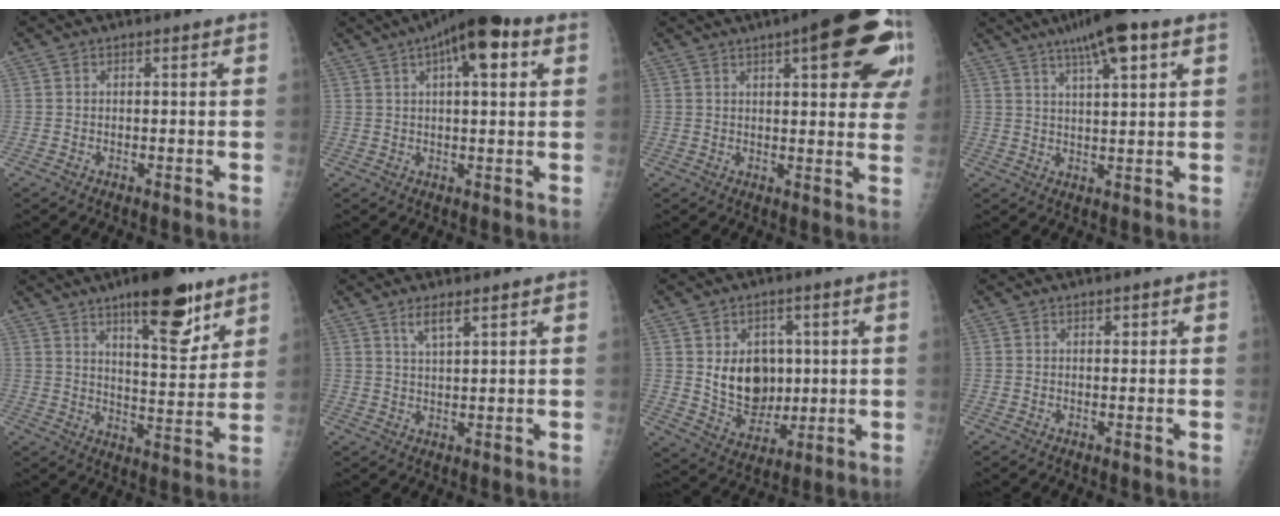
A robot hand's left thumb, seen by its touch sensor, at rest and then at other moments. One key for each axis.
{"total": 11.9, "fx": 5.2, "fy": 4.1, "fz": 9.9, "tx": -0.130, "ty": 0.014, "tz": 0.071}
{"total": 20.1, "fx": 8.2, "fy": 6.1, "fz": 17.3, "tx": -0.200, "ty": -0.003, "tz": 0.097}
{"total": 10.3, "fx": 5.8, "fy": 2.2, "fz": 8.3, "tx": -0.129, "ty": -0.004, "tz": 0.090}
{"total": 15.4, "fx": 9.5, "fy": 5.0, "fz": 11.0, "tx": -0.126, "ty": -0.057, "tz": 0.142}
{"total": 3.2, "fx": 2.1, "fy": 0.6, "fz": 2.3, "tx": -0.043, "ty": -0.009, "tz": 0.043}
{"total": 11.2, "fx": 1.6, "fy": 8.7, "fz": 6.9, "tx": -0.062, "ty": -0.015, "tz": 0.043}
{"total": 0.8, "fx": 0.3, "fy": 0.6, "fz": 0.5, "tx": 0.003, "ty": 0.001, "tz": 0.003}